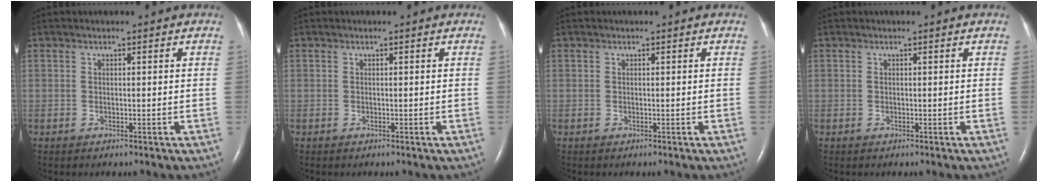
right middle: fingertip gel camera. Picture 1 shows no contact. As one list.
[{"total": 0.0}, {"total": 0.0}, {"total": 0.0}]